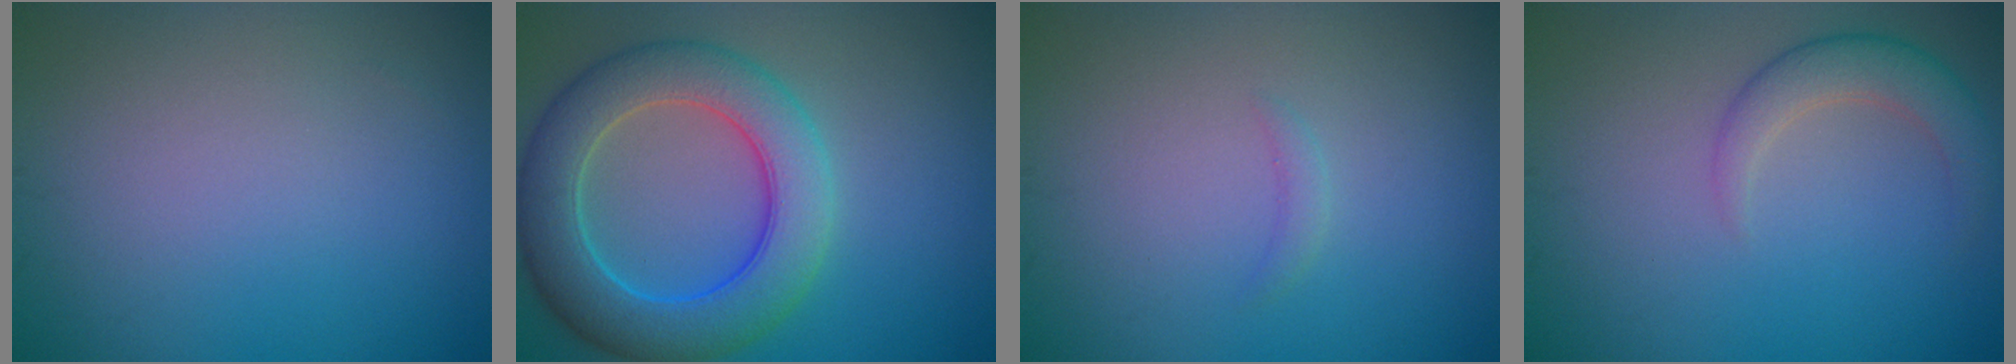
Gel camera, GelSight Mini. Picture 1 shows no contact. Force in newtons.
{"total": 7.9, "press": 7.9, "slide": 0.3}
{"total": 0.7, "press": 0.7, "slide": 0.1}
{"total": 3.1, "press": 3.1, "slide": 0.3}